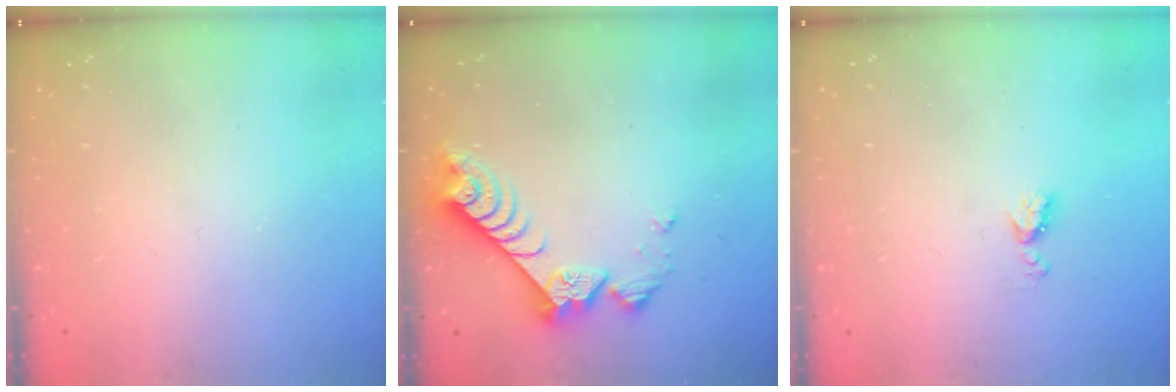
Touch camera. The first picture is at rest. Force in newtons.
{"total": 8.1, "press": 8.0, "slide": 0.6}
{"total": 4.5, "press": 4.5, "slide": 0.5}